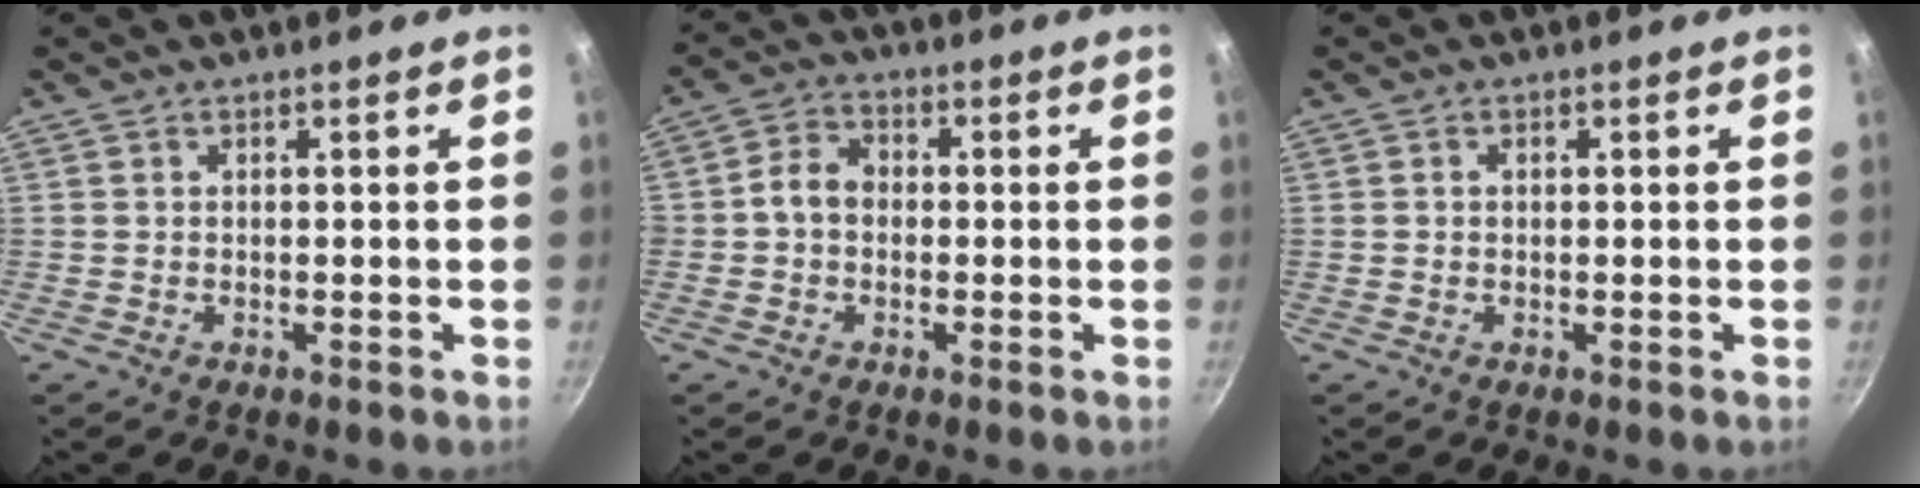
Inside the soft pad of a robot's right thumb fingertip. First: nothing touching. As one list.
[{"total": 5.1, "force": [-0.4, 4.1, 3.0], "torque": [-0.034, 0.018, -0.021]}, {"total": 0.8, "force": [0.1, 0.6, 0.5], "torque": [-0.007, 0.005, 0.002]}]